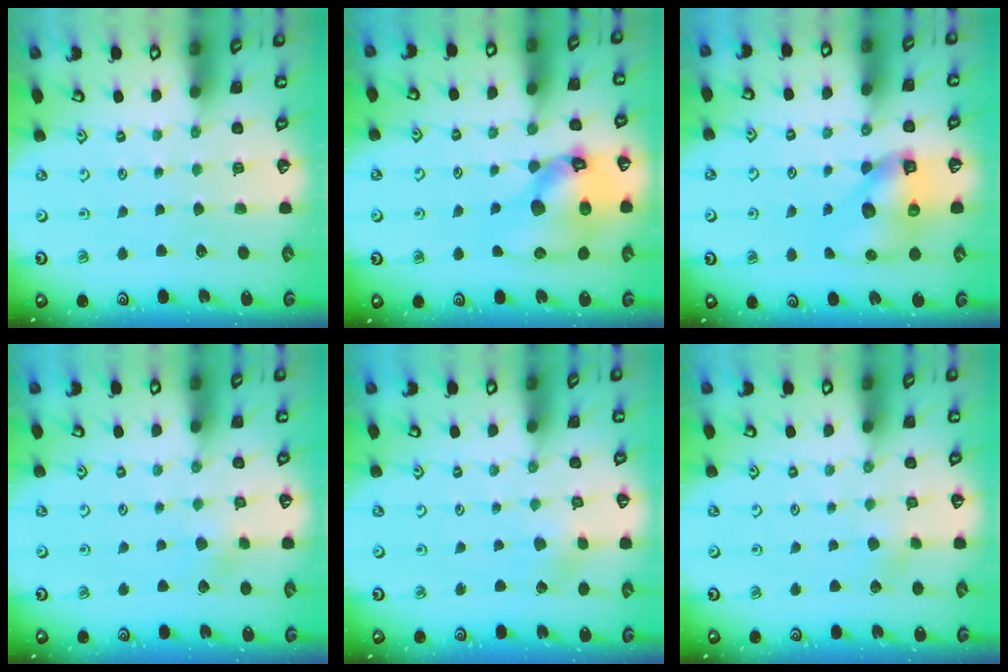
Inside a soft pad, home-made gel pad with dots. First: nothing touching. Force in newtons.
{"total": 17.7, "press": 17.5, "slide": 2.7}
{"total": 10.8, "press": 10.7, "slide": 1.5}
{"total": 3.7, "press": 3.6, "slide": 0.7}
{"total": 1.7, "press": 1.7, "slide": 0.2}
{"total": 2.3, "press": 2.3, "slide": 0.2}